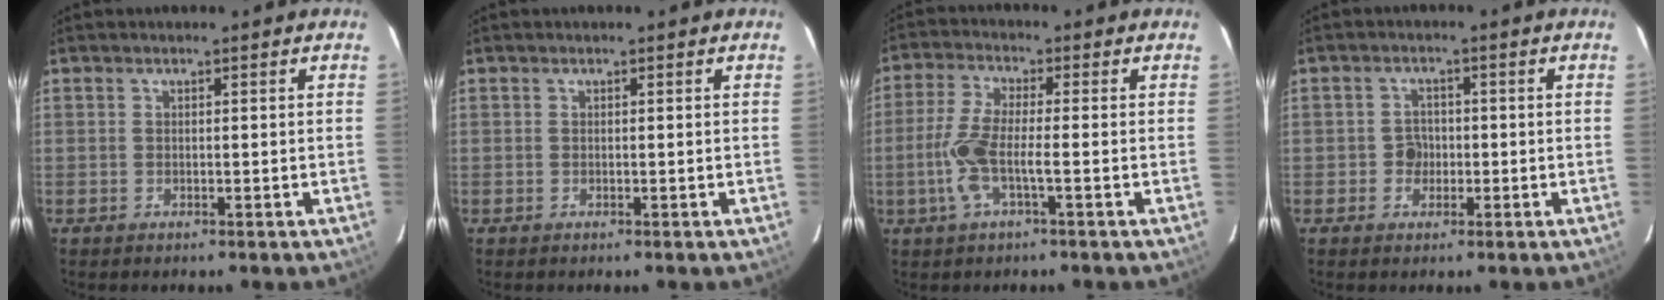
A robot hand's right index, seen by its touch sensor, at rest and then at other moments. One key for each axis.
{"total": 0.0}
{"total": 6.8, "fx": -1.7, "fy": 0.9, "fz": 6.5, "tx": -0.147, "ty": 0.003, "tz": -0.040}
{"total": 2.6, "fx": -0.6, "fy": 2.2, "fz": 1.1, "tx": -0.013, "ty": 0.006, "tz": -0.009}